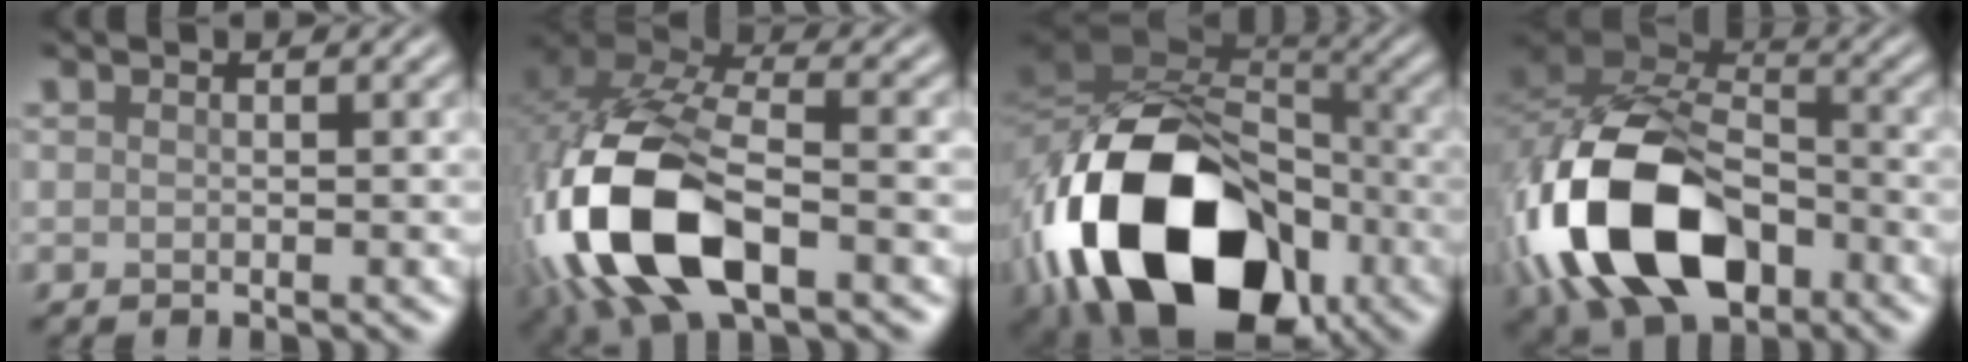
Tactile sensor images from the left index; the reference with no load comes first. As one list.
[{"total": 14.9, "force": [-5.3, 7.8, 11.6], "torque": [-0.261, -0.015, -0.093]}, {"total": 18.8, "force": [-7.5, 11.8, 12.6], "torque": [-0.242, -0.031, -0.127]}, {"total": 15.3, "force": [-5.8, 9.1, 10.8], "torque": [-0.222, -0.017, -0.111]}]